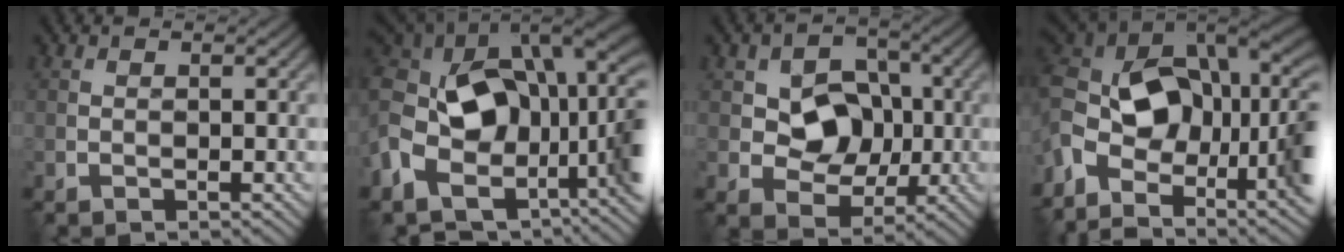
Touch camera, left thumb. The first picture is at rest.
{"total": 17.9, "force": [-3.8, 12.5, 12.3], "torque": [-0.267, -0.010, -0.077]}
{"total": 7.5, "force": [0.3, 6.0, 4.5], "torque": [-0.086, -0.002, -0.005]}
{"total": 16.6, "force": [-3.2, 9.9, 13.0], "torque": [-0.272, 0.004, -0.066]}